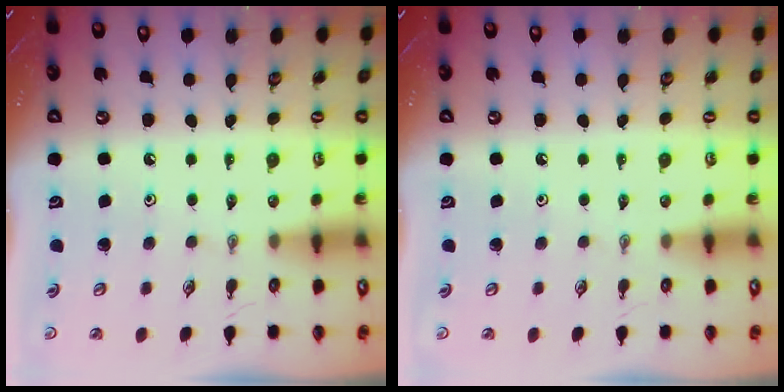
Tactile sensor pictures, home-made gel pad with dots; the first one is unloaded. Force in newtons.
{"total": 0.0}